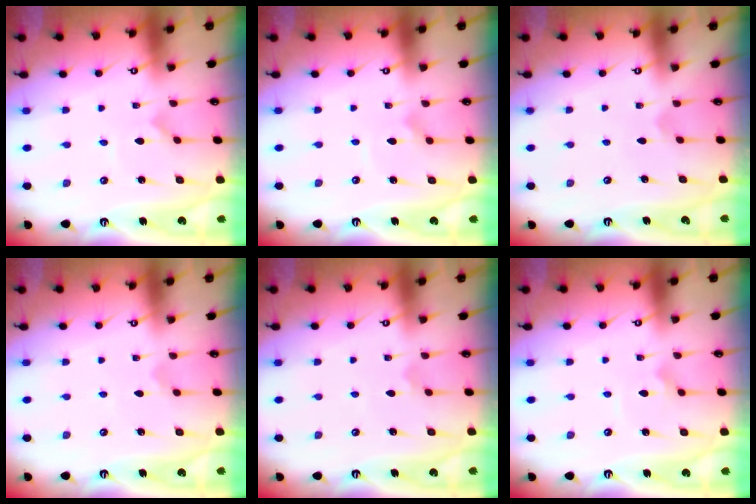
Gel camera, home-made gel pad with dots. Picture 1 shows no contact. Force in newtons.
{"total": 2.6, "press": 2.6, "slide": 0.1}
{"total": 2.5, "press": 2.5, "slide": 0.1}
{"total": 1.9, "press": 1.9, "slide": 0.5}
{"total": 2.9, "press": 2.9, "slide": 0.1}
{"total": 1.6, "press": 1.6, "slide": 0.0}